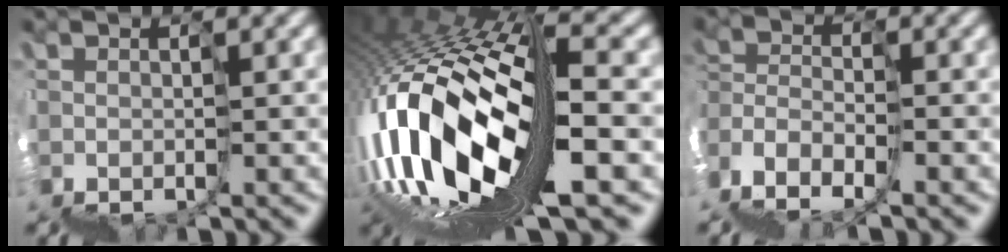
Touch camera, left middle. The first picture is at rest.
{"total": 15.2, "force": [0.4, 4.6, 14.5], "torque": [-0.282, 0.020, 0.021]}
{"total": 1.7, "force": [-0.3, 1.1, 1.3], "torque": [-0.012, 0.025, -0.014]}